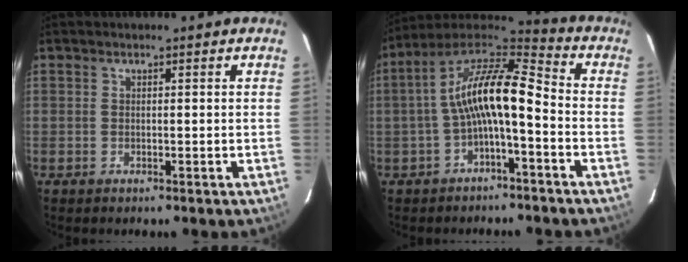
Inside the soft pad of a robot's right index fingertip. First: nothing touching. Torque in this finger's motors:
{"motor_torque": [1.28, -0.86, 0.87, 0.21]}